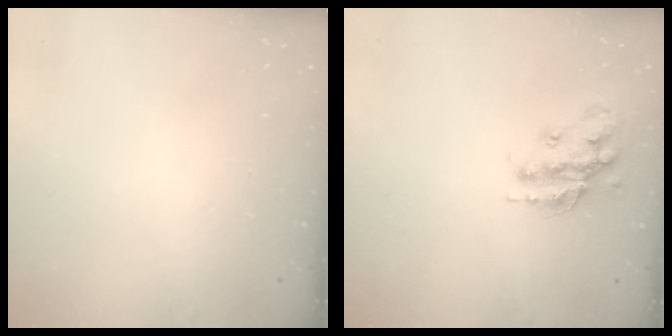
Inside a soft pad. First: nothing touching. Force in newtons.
{"total": 15.4, "press": 15.4, "slide": 1.0}